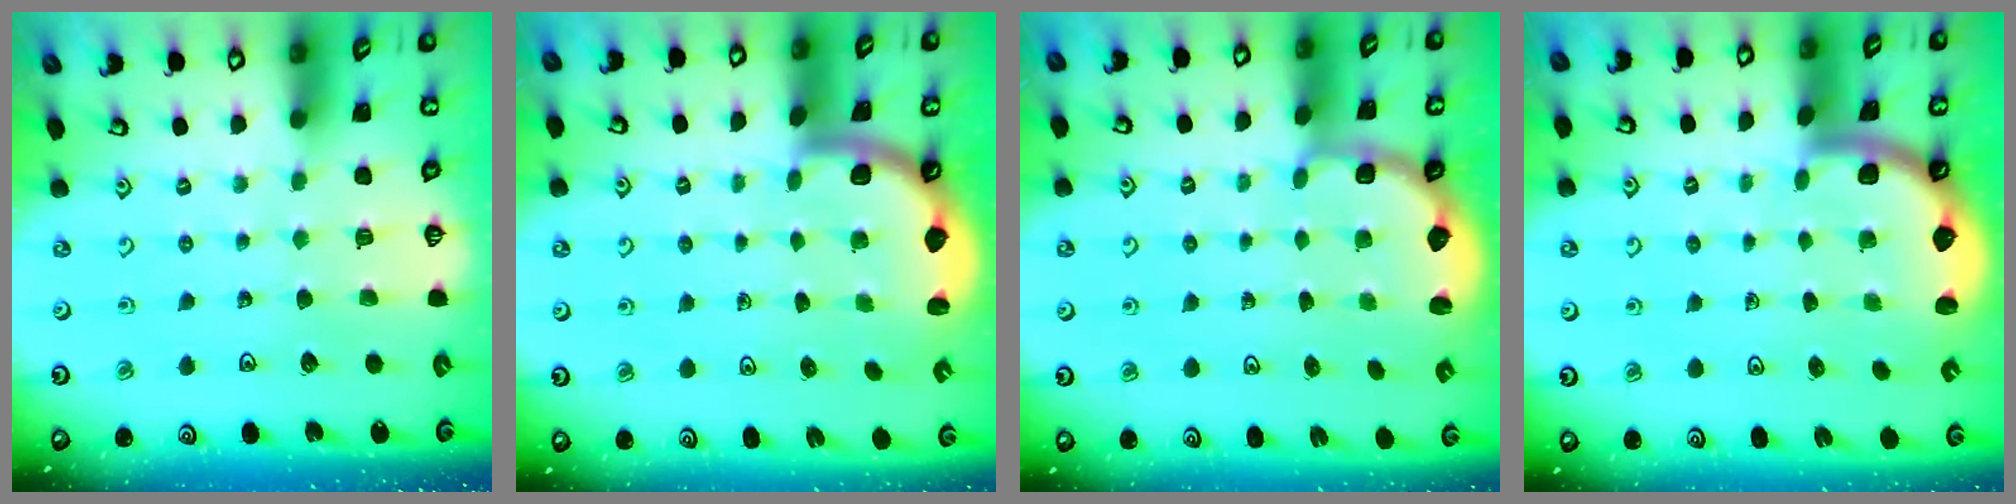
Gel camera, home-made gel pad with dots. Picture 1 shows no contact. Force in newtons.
{"total": 1.7, "press": 1.7, "slide": 0.1}
{"total": 3.0, "press": 2.3, "slide": 2.0}
{"total": 1.8, "press": 1.8, "slide": 0.3}